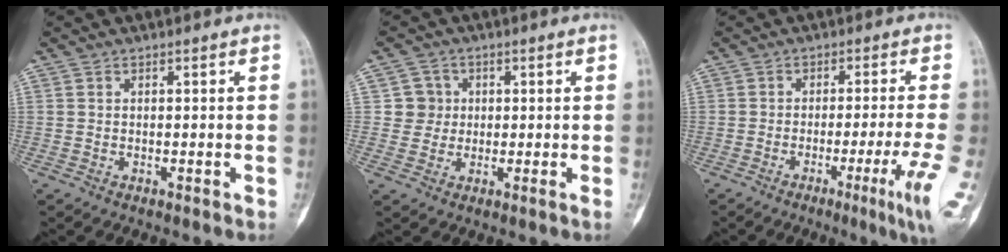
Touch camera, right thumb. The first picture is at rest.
{"total": 4.2, "force": [0.6, 4.1, 0.3], "torque": [0.031, 0.006, 0.004]}
{"total": 8.4, "force": [-3.3, -0.9, 7.7], "torque": [-0.115, -0.007, -0.053]}